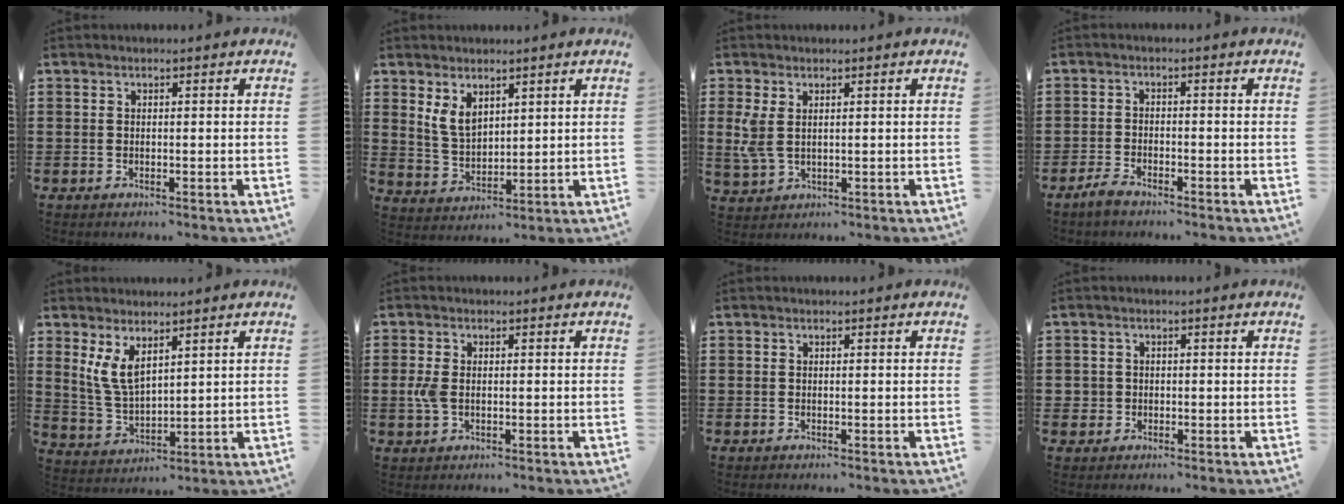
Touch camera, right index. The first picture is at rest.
{"total": 4.4, "force": [2.5, 2.5, 2.6], "torque": [-0.067, 0.003, 0.045]}
{"total": 4.1, "force": [0.8, 2.2, 3.3], "torque": [-0.091, -0.001, 0.010]}
{"total": 2.4, "force": [-2.2, 0.4, 0.7], "torque": [-0.021, 0.004, -0.048]}
{"total": 5.6, "force": [2.9, 2.6, 4.0], "torque": [-0.103, -0.005, 0.050]}
{"total": 3.3, "force": [-0.2, 2.1, 2.6], "torque": [-0.073, -0.002, -0.011]}
{"total": 0.0}
{"total": 1.5, "force": [-0.4, 1.4, 0.0], "torque": [-0.005, 0.006, -0.011]}